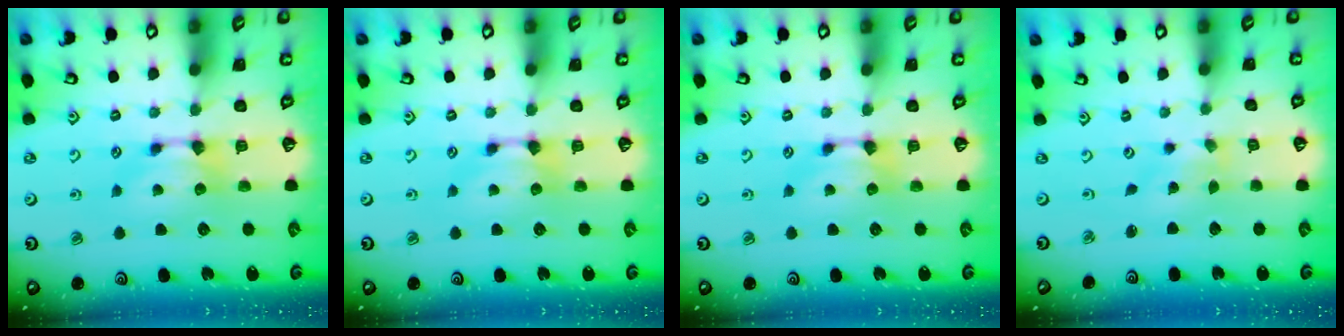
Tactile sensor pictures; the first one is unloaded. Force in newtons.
{"total": 0.0}
{"total": 0.0}
{"total": 2.9, "press": 2.8, "slide": 1.0}